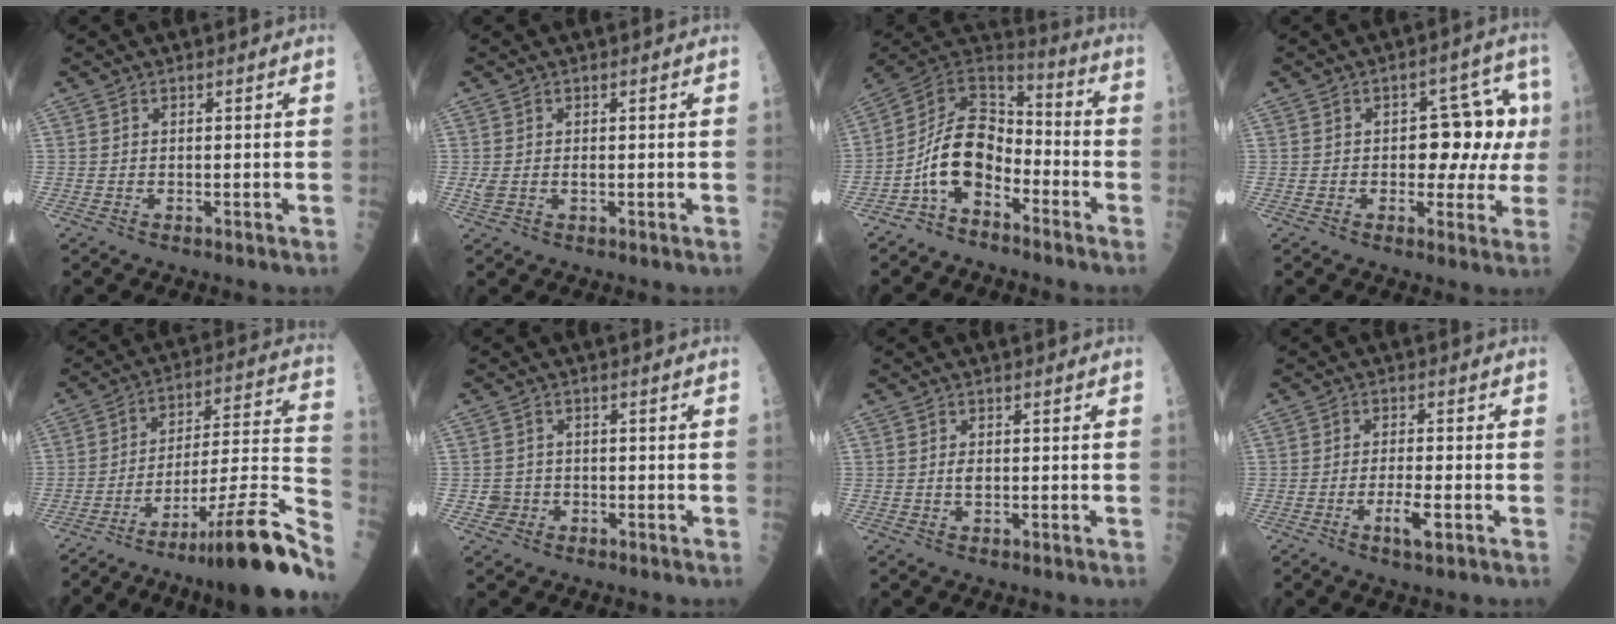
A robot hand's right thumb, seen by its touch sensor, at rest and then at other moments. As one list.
[{"total": 2.2, "force": [-0.1, 1.3, 1.8], "torque": [-0.048, 0.005, 0.001]}, {"total": 13.3, "force": [-5.3, 8.2, 9.1], "torque": [-0.144, 0.078, -0.106]}, {"total": 10.7, "force": [0.5, 6.4, 8.6], "torque": [-0.053, 0.031, 0.004]}, {"total": 25.1, "force": [-16.9, 1.8, 18.5], "torque": [-0.216, 0.091, -0.267]}, {"total": 2.3, "force": [-0.7, 2.2, 0.2], "torque": [0.015, 0.010, -0.014]}, {"total": 1.3, "force": [0.0, 0.7, 1.1], "torque": [-0.019, 0.000, 0.001]}, {"total": 4.1, "force": [-1.6, 0.6, 3.7], "torque": [-0.075, 0.000, -0.029]}]